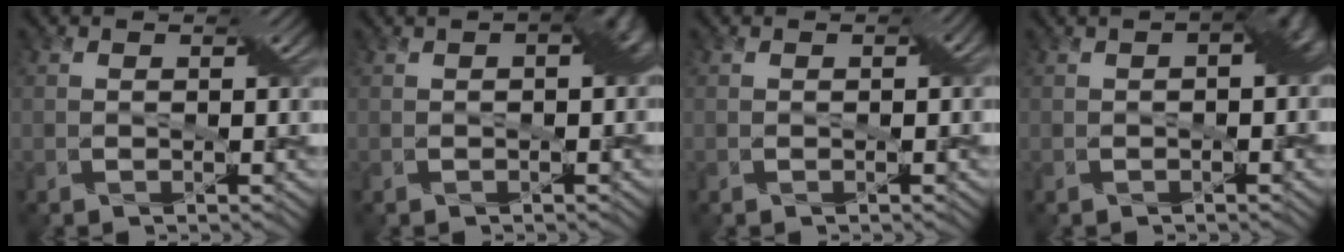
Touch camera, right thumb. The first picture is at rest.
{"total": 3.5, "force": [0.4, 1.5, 3.1], "torque": [-0.033, 0.013, 0.005]}
{"total": 1.0, "force": [0.0, 0.5, 0.8], "torque": [-0.010, 0.002, -0.001]}
{"total": 4.3, "force": [0.3, 2.1, 3.7], "torque": [-0.044, 0.009, 0.004]}